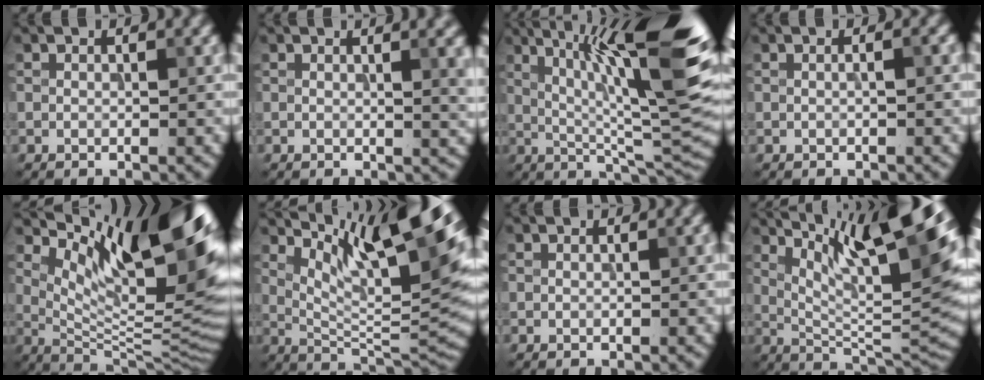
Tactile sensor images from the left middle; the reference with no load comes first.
{"total": 3.2, "force": [0.7, 1.0, 3.0], "torque": [-0.022, 0.005, 0.010]}
{"total": 13.6, "force": [4.6, 2.5, 12.6], "torque": [-0.176, 0.009, 0.074]}
{"total": 0.5, "force": [0.0, 0.0, 0.5], "torque": [-0.009, -0.001, -0.002]}
{"total": 14.5, "force": [6.9, 4.9, 11.9], "torque": [-0.157, -0.004, 0.123]}
{"total": 11.8, "force": [6.7, 2.5, 9.4], "torque": [-0.151, 0.003, 0.124]}
{"total": 0.0}
{"total": 13.0, "force": [6.9, 2.7, 10.7], "torque": [-0.168, 0.000, 0.126]}